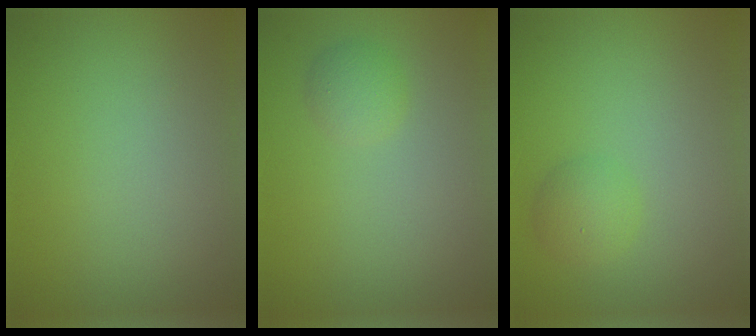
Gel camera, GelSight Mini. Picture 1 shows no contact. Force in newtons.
{"total": 1.4, "press": 1.4, "slide": 0.0}
{"total": 2.0, "press": 2.0, "slide": 0.1}